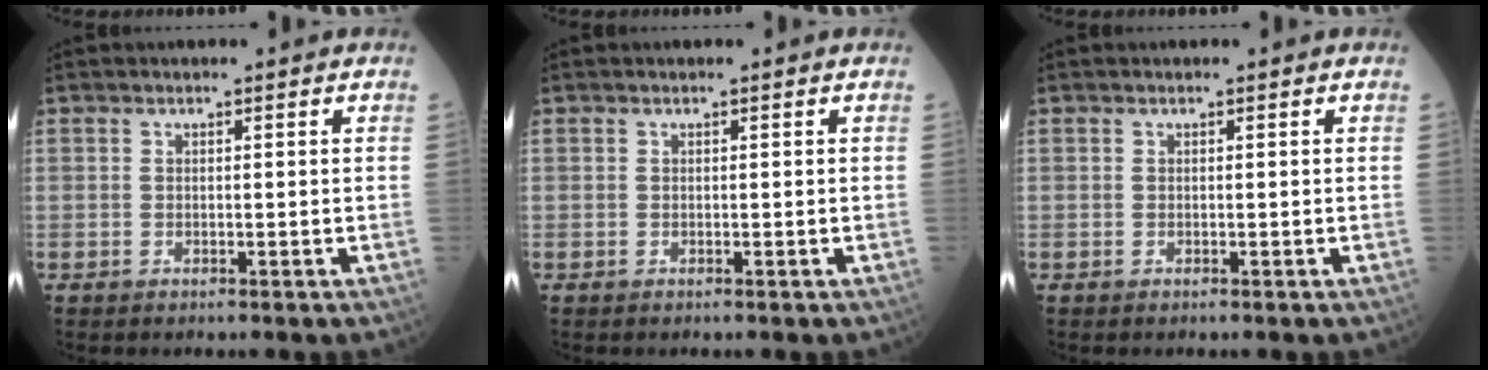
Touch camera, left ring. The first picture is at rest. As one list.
[{"total": 0.0}, {"total": 0.0}]